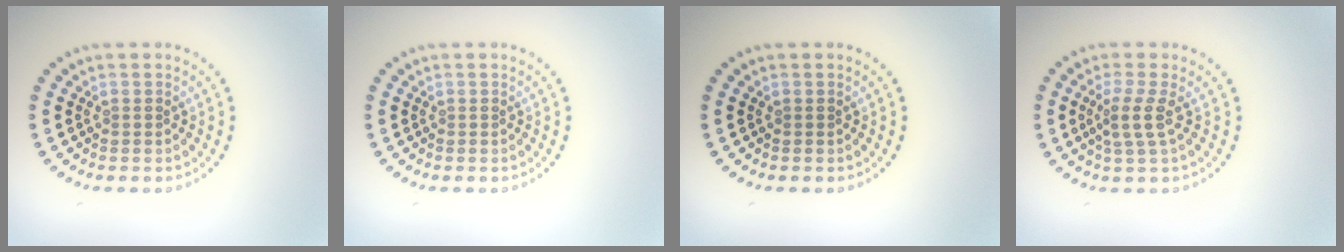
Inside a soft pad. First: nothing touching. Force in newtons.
{"total": 0.0}
{"total": 0.0}
{"total": 2.3, "press": 1.6, "slide": 1.6}